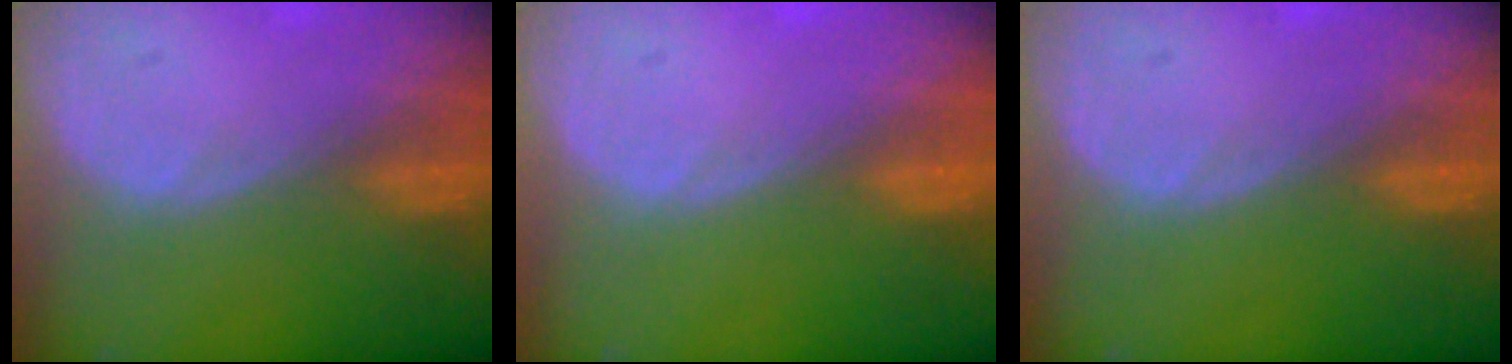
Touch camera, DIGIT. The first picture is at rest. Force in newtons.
{"total": 0.0}
{"total": 0.0}